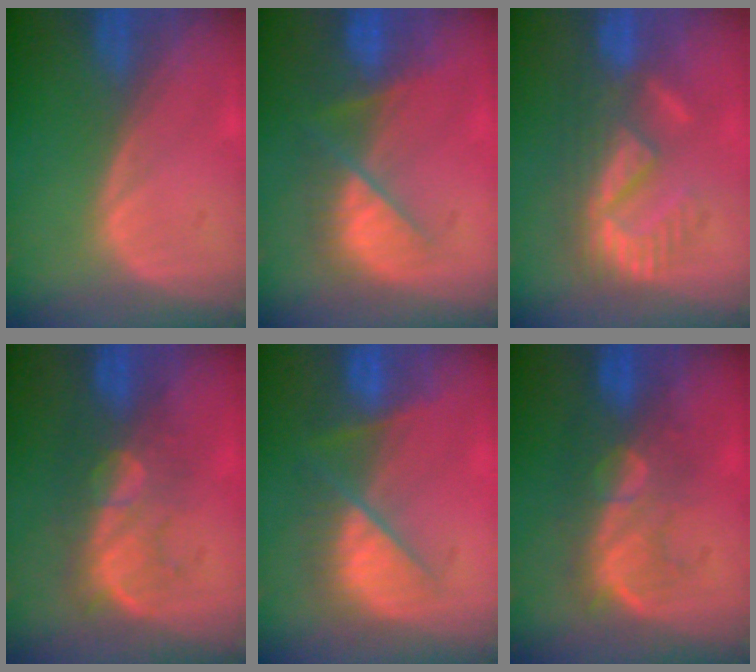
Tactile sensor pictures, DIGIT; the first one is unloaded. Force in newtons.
{"total": 7.8, "press": 7.2, "slide": 2.8}
{"total": 8.3, "press": 8.0, "slide": 2.1}
{"total": 7.8, "press": 7.7, "slide": 1.5}
{"total": 7.3, "press": 7.3, "slide": 0.6}
{"total": 7.9, "press": 7.8, "slide": 1.3}